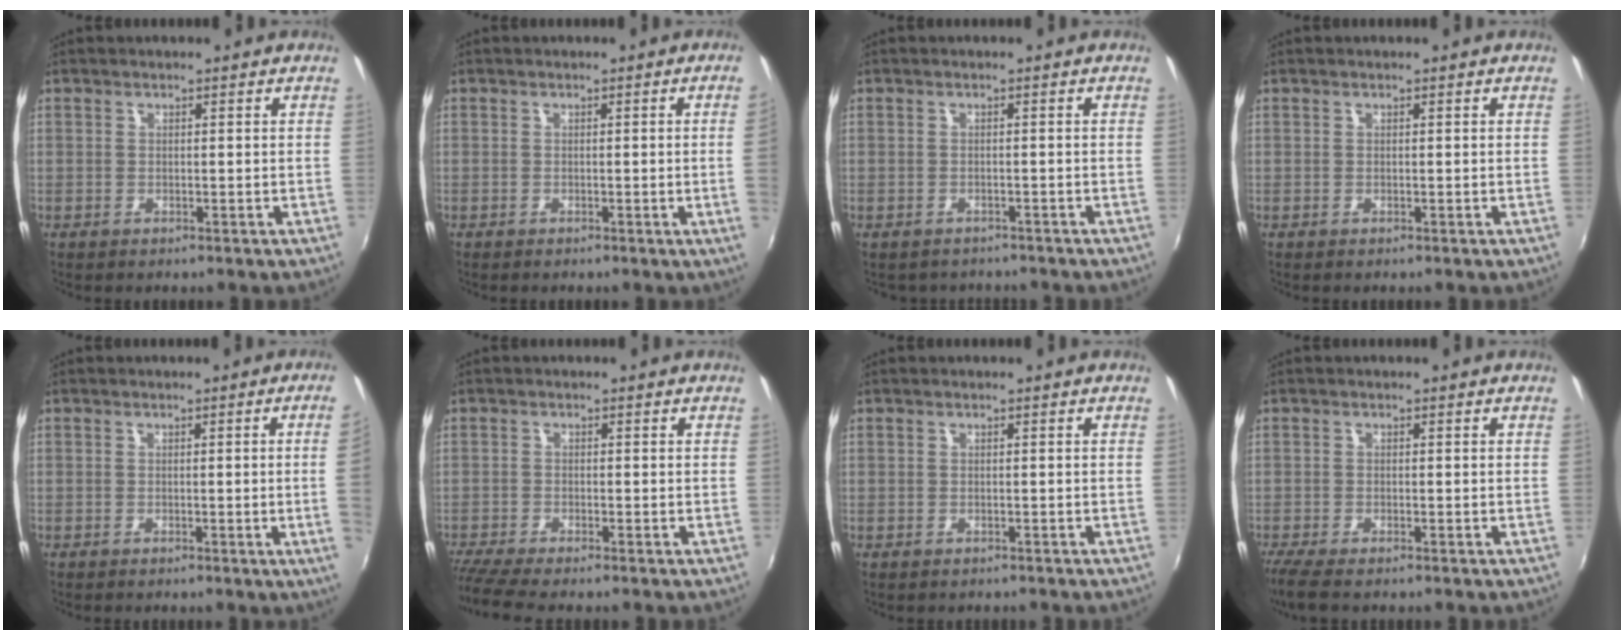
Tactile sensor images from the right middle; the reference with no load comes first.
{"total": 2.6, "force": [-0.1, -1.6, 2.1], "torque": [-0.026, -0.015, 0.005]}
{"total": 2.9, "force": [-2.5, 1.4, 0.4], "torque": [-0.016, -0.013, -0.033]}
{"total": 0.0}
{"total": 4.5, "force": [0.2, -2.2, 3.9], "torque": [-0.062, -0.009, 0.006]}
{"total": 5.8, "force": [-5.1, -0.2, 2.8], "torque": [-0.073, -0.027, -0.093]}
{"total": 0.6, "force": [-0.4, 0.4, 0.0], "torque": [-0.001, -0.002, -0.005]}
{"total": 4.3, "force": [-3.3, 0.5, 2.6], "torque": [-0.063, -0.020, -0.065]}